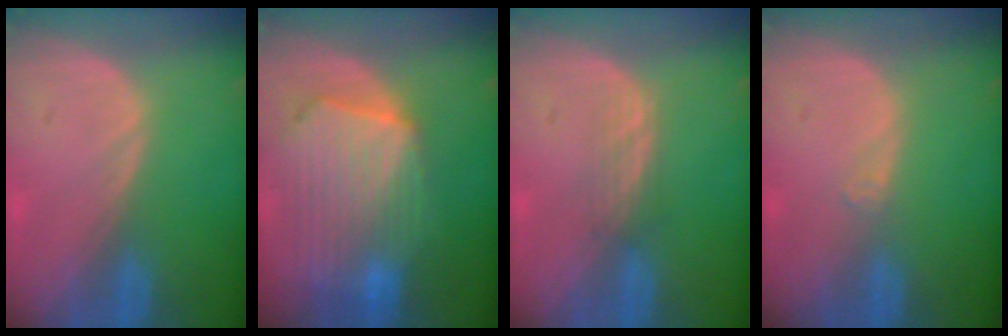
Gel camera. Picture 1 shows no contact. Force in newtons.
{"total": 10.7, "press": 9.3, "slide": 5.2}
{"total": 2.2, "press": 2.2, "slide": 0.4}
{"total": 0.9, "press": 0.7, "slide": 0.6}